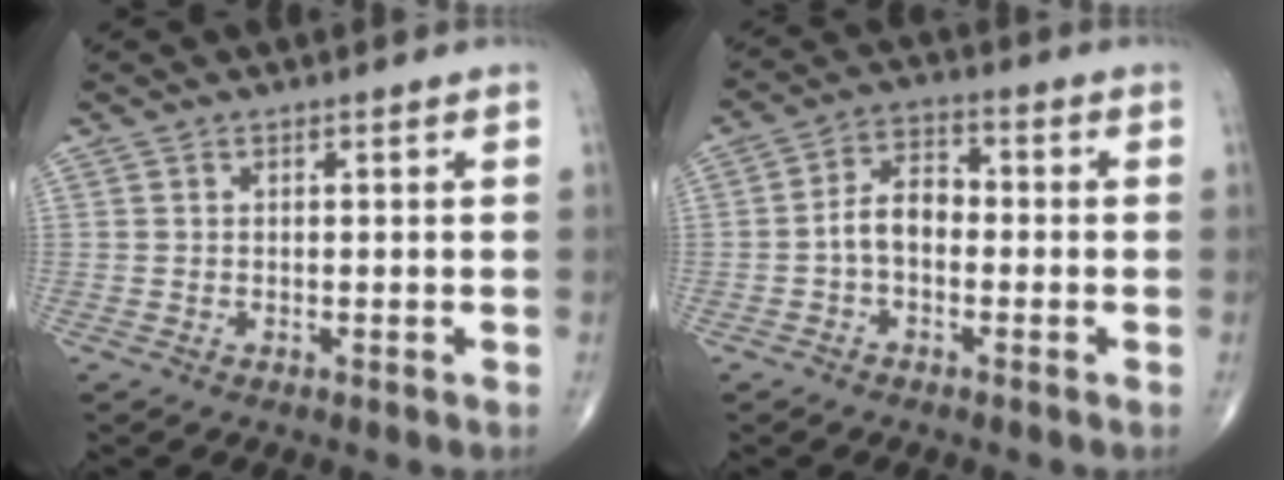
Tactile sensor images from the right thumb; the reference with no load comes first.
{"total": 6.4, "force": [-1.2, 4.1, 4.7], "torque": [-0.070, 0.028, -0.034]}